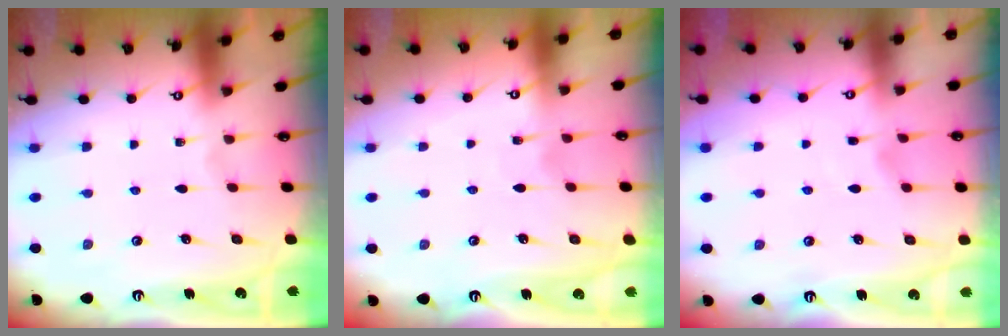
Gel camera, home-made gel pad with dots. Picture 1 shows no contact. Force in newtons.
{"total": 5.8, "press": 5.8, "slide": 0.6}
{"total": 2.2, "press": 2.2, "slide": 0.5}